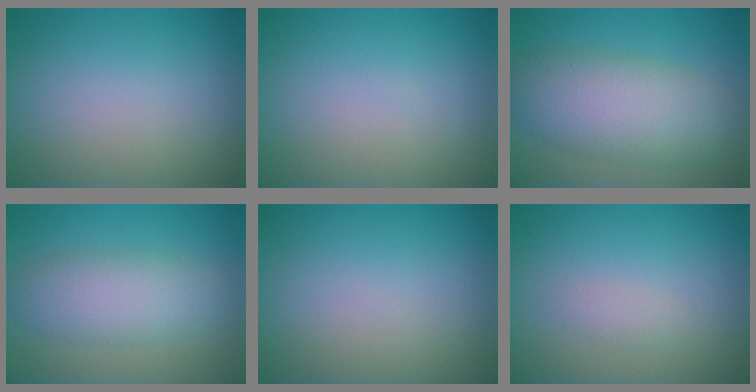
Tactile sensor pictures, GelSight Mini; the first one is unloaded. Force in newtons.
{"total": 0.0}
{"total": 7.3, "press": 7.3, "slide": 0.5}
{"total": 4.9, "press": 4.9, "slide": 0.1}
{"total": 0.0}
{"total": 0.9, "press": 0.9, "slide": 0.0}